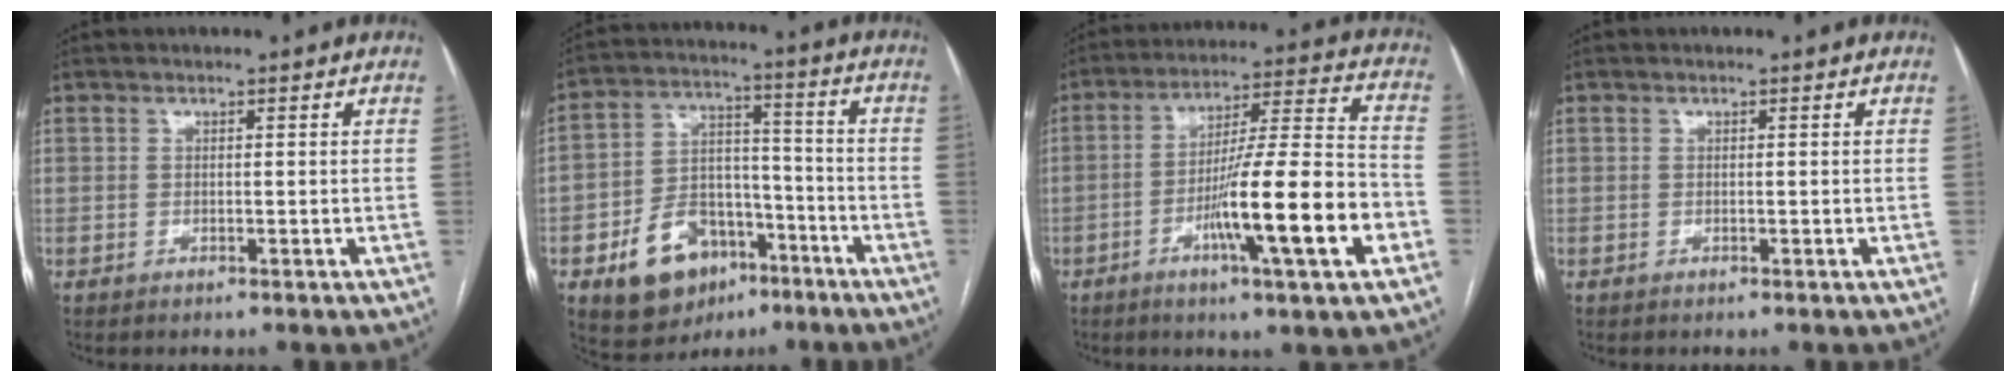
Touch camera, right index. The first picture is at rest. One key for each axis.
{"total": 13.5, "fx": -6.9, "fy": 8.8, "fz": 7.6, "tx": -0.142, "ty": 0.025, "tz": -0.106}
{"total": 17.2, "fx": -6.2, "fy": 0.3, "fz": 16.0, "tx": -0.266, "ty": -0.005, "tz": -0.097}
{"total": 0.0}